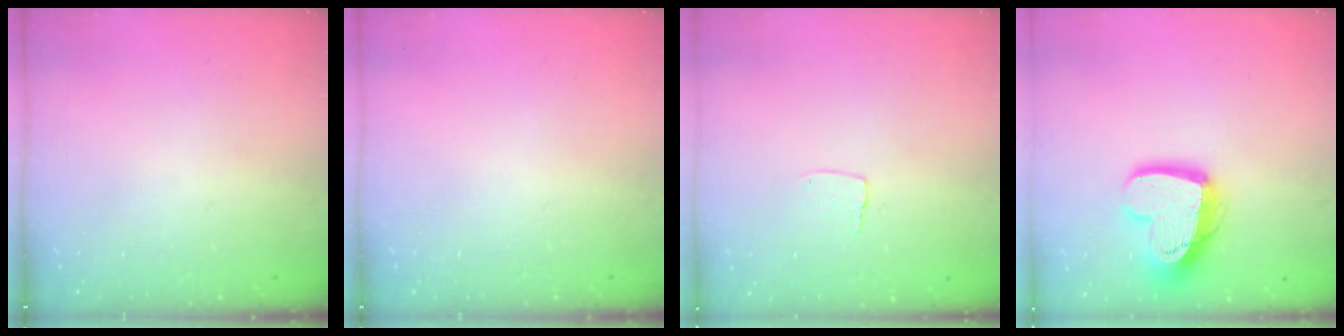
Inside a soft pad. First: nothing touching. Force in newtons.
{"total": 0.0}
{"total": 3.8, "press": 3.8, "slide": 0.1}
{"total": 15.5, "press": 15.4, "slide": 1.4}